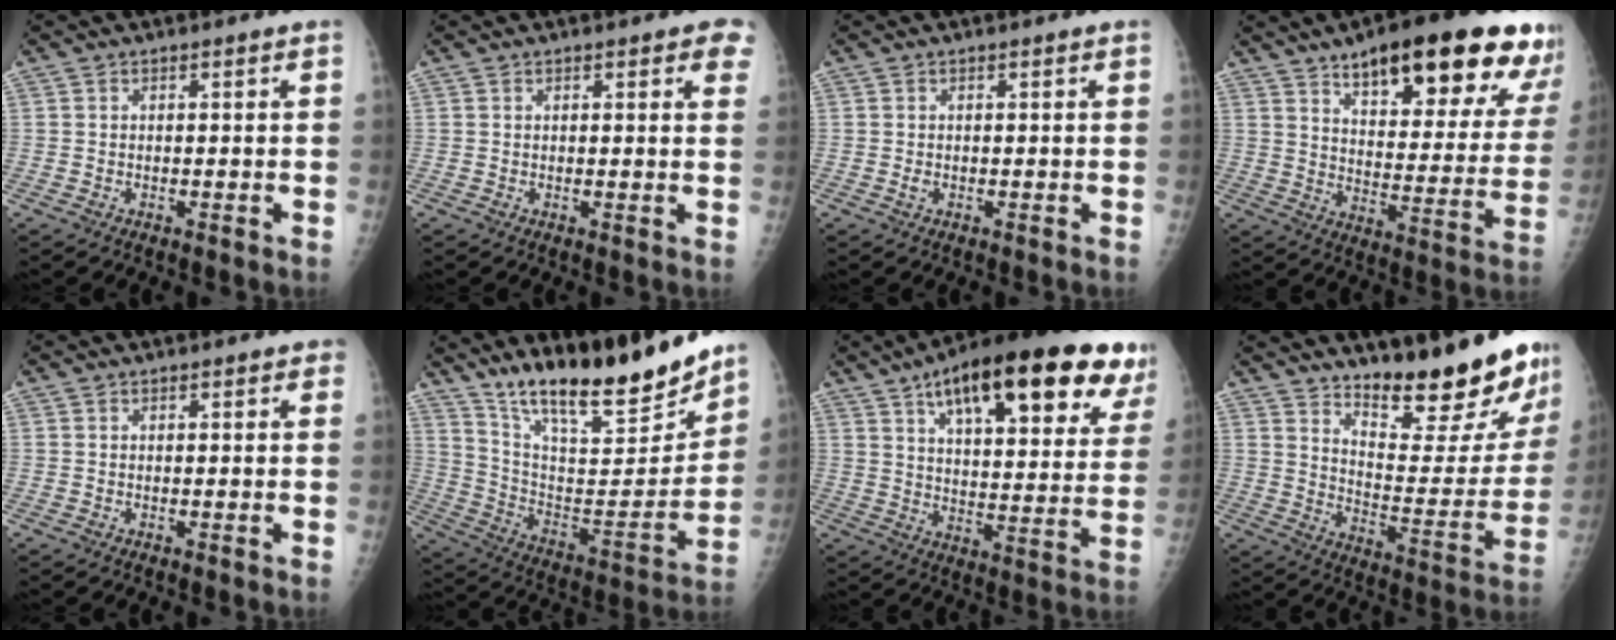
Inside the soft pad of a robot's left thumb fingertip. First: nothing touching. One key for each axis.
{"total": 4.6, "fx": 2.6, "fy": 1.7, "fz": 3.4, "tx": -0.015, "ty": -0.003, "tz": 0.024}
{"total": 0.6, "fx": -0.1, "fy": 0.4, "fz": 0.4, "tx": -0.006, "ty": -0.001, "tz": 0.000}
{"total": 26.9, "fx": 17.1, "fy": 8.4, "fz": 18.9, "tx": -0.218, "ty": -0.053, "tz": 0.240}
{"total": 1.2, "fx": 0.7, "fy": 0.6, "fz": 0.9, "tx": -0.004, "ty": 0.001, "tz": 0.005}
{"total": 22.7, "fx": 18.3, "fy": 5.0, "fz": 12.5, "tx": -0.164, "ty": -0.102, "tz": 0.310}
{"total": 28.9, "fx": 16.2, "fy": 9.6, "fz": 21.9, "tx": -0.291, "ty": -0.021, "tz": 0.233}
{"total": 20.8, "fx": 16.8, "fy": 4.2, "fz": 11.6, "tx": -0.134, "ty": -0.136, "tz": 0.245}